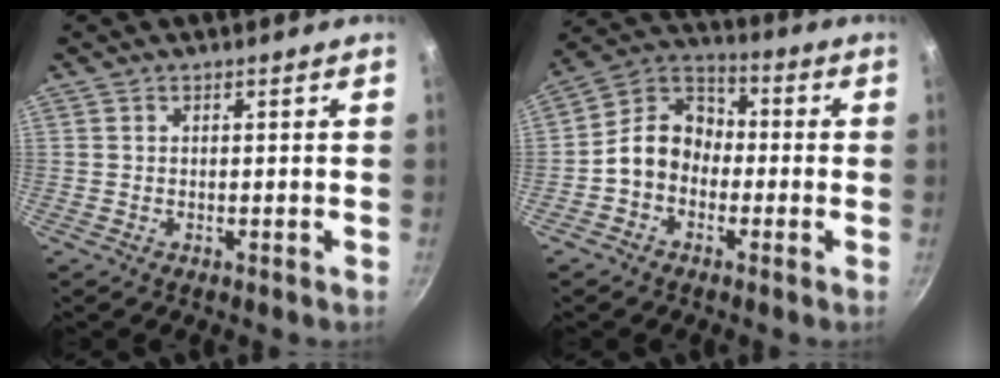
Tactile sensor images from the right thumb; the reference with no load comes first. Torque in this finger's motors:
{"motor_torque": [-0.42, 0.28, 1.08, -0.49, 0.05]}